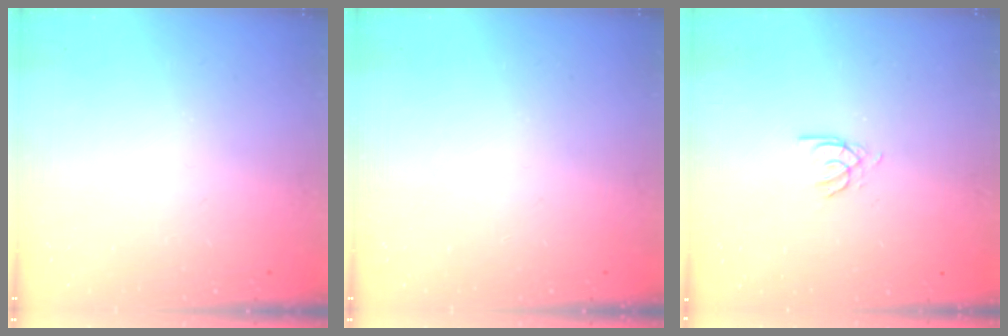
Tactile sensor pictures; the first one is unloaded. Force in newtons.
{"total": 0.0}
{"total": 2.7, "press": 2.7, "slide": 0.2}